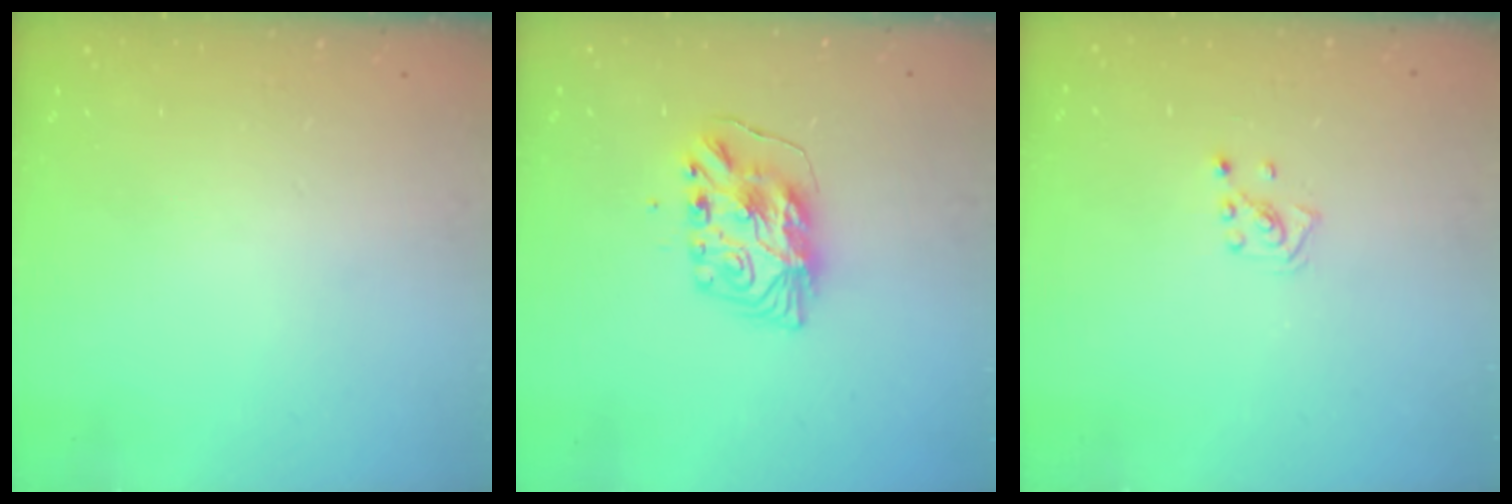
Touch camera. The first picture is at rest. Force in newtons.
{"total": 9.0, "press": 8.9, "slide": 0.7}
{"total": 2.6, "press": 2.6, "slide": 0.5}